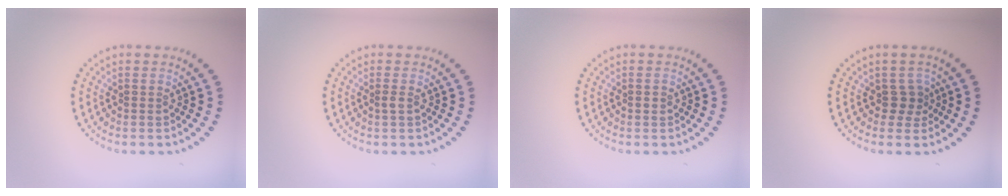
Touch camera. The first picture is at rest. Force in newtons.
{"total": 0.5, "press": 0.4, "slide": 0.3}
{"total": 0.8, "press": 0.8, "slide": 0.2}
{"total": 1.6, "press": 1.2, "slide": 1.0}